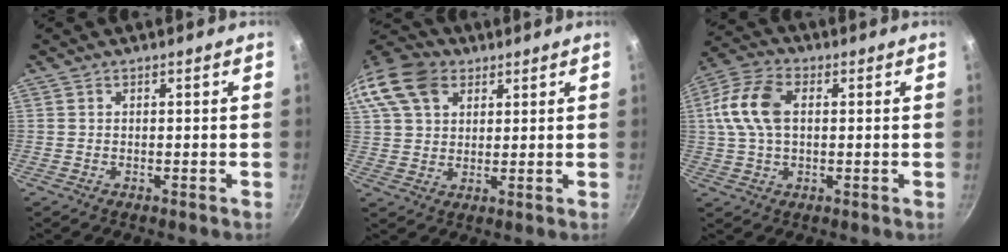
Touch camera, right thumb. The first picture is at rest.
{"total": 17.1, "force": [7.7, 12.1, 9.3], "torque": [-0.201, 0.022, 0.137]}
{"total": 11.4, "force": [1.7, 7.1, 8.8], "torque": [-0.172, 0.019, 0.021]}